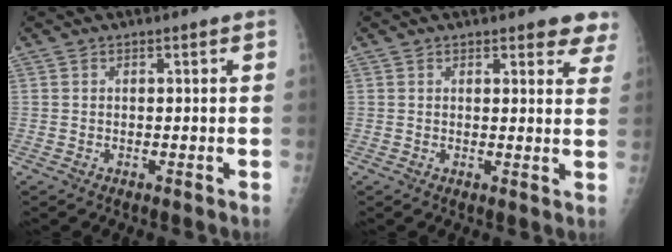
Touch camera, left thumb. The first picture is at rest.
{"total": 5.7, "force": [4.5, 1.9, 2.9], "torque": [0.002, -0.019, 0.039]}